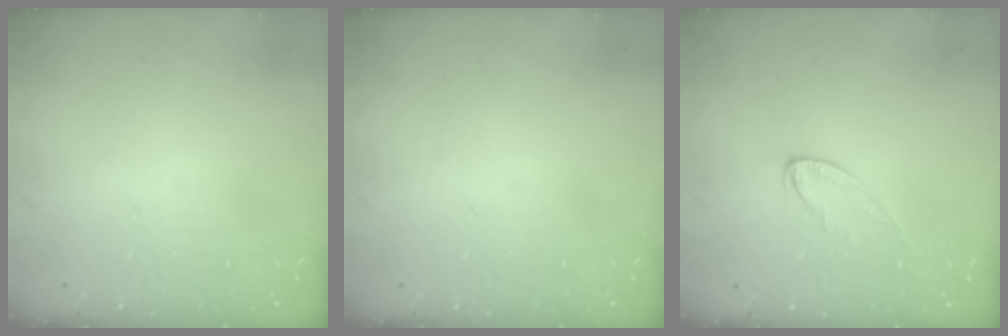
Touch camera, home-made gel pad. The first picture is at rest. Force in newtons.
{"total": 0.0}
{"total": 4.9, "press": 4.9, "slide": 0.4}